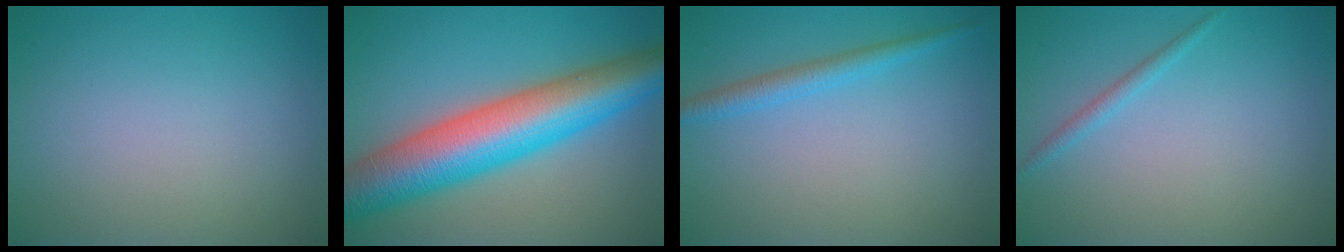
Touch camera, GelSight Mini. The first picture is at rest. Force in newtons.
{"total": 11.5, "press": 11.5, "slide": 0.3}
{"total": 2.1, "press": 2.1, "slide": 0.1}
{"total": 1.0, "press": 1.0, "slide": 0.1}